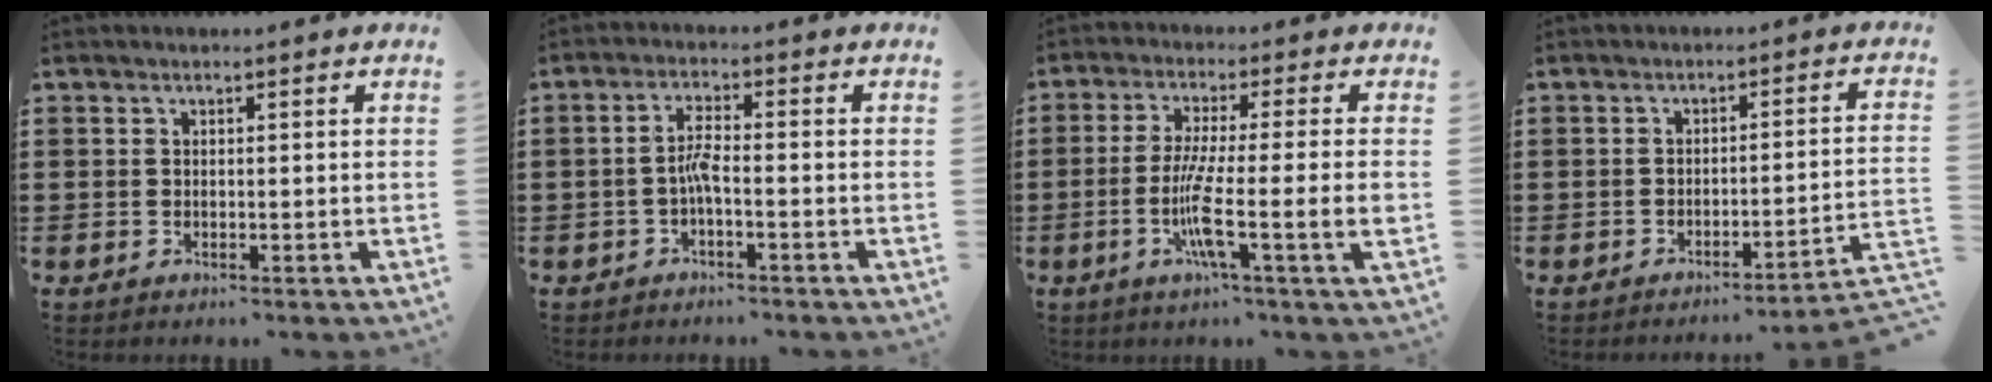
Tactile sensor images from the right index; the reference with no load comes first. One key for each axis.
{"total": 3.1, "fx": -1.1, "fy": 0.5, "fz": 2.9, "tx": -0.063, "ty": 0.000, "tz": -0.025}
{"total": 9.9, "fx": -2.1, "fy": 0.4, "fz": 9.7, "tx": -0.195, "ty": -0.017, "tz": -0.046}
{"total": 3.0, "fx": -2.5, "fy": -0.5, "fz": 1.6, "tx": -0.033, "ty": -0.011, "tz": -0.053}